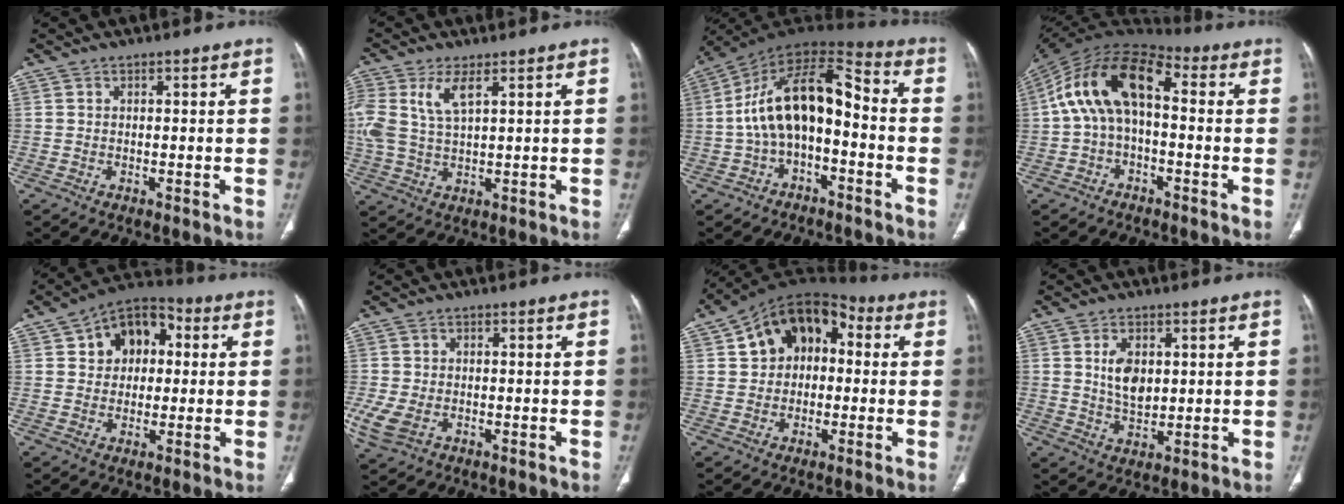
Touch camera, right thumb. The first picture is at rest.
{"total": 7.9, "force": [3.2, 3.3, 6.5], "torque": [-0.159, 0.001, 0.070]}
{"total": 16.0, "force": [-2.0, 8.6, 13.4], "torque": [-0.220, 0.066, -0.043]}
{"total": 14.9, "force": [0.9, 8.3, 12.3], "torque": [-0.220, 0.050, 0.005]}
{"total": 11.3, "force": [2.7, 8.4, 7.1], "torque": [-0.067, 0.017, 0.031]}
{"total": 6.1, "force": [-1.6, 4.0, 4.2], "torque": [-0.106, -0.002, -0.024]}
{"total": 13.6, "force": [2.6, 9.5, 9.4], "torque": [-0.113, 0.038, 0.028]}
{"total": 6.5, "force": [1.4, 4.1, 4.8], "torque": [-0.070, -0.011, 0.030]}